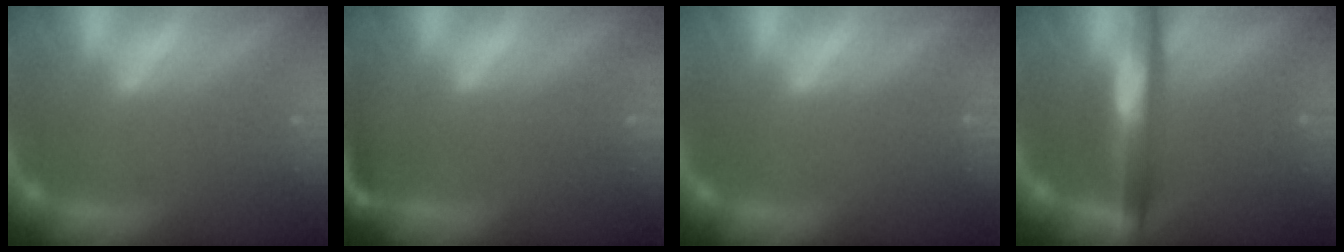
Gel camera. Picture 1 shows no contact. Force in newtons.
{"total": 3.5}
{"total": 0.0}
{"total": 5.5}